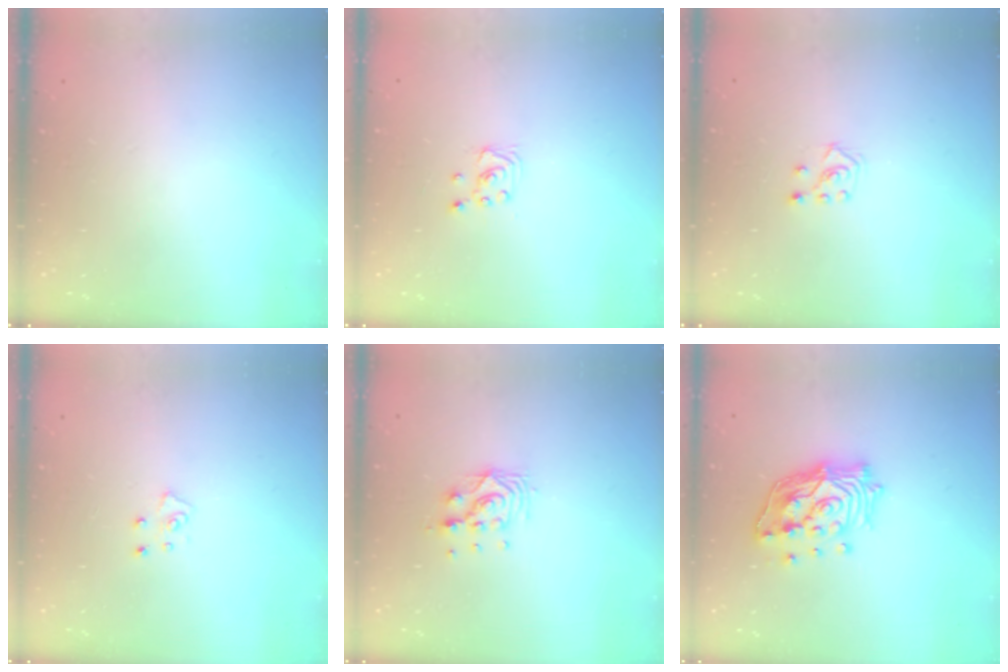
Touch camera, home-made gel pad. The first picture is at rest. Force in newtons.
{"total": 2.3, "press": 2.3, "slide": 0.2}
{"total": 4.6, "press": 4.5, "slide": 0.8}
{"total": 5.7, "press": 5.7, "slide": 0.4}
{"total": 9.2, "press": 9.2, "slide": 0.7}
{"total": 16.9, "press": 16.7, "slide": 2.7}